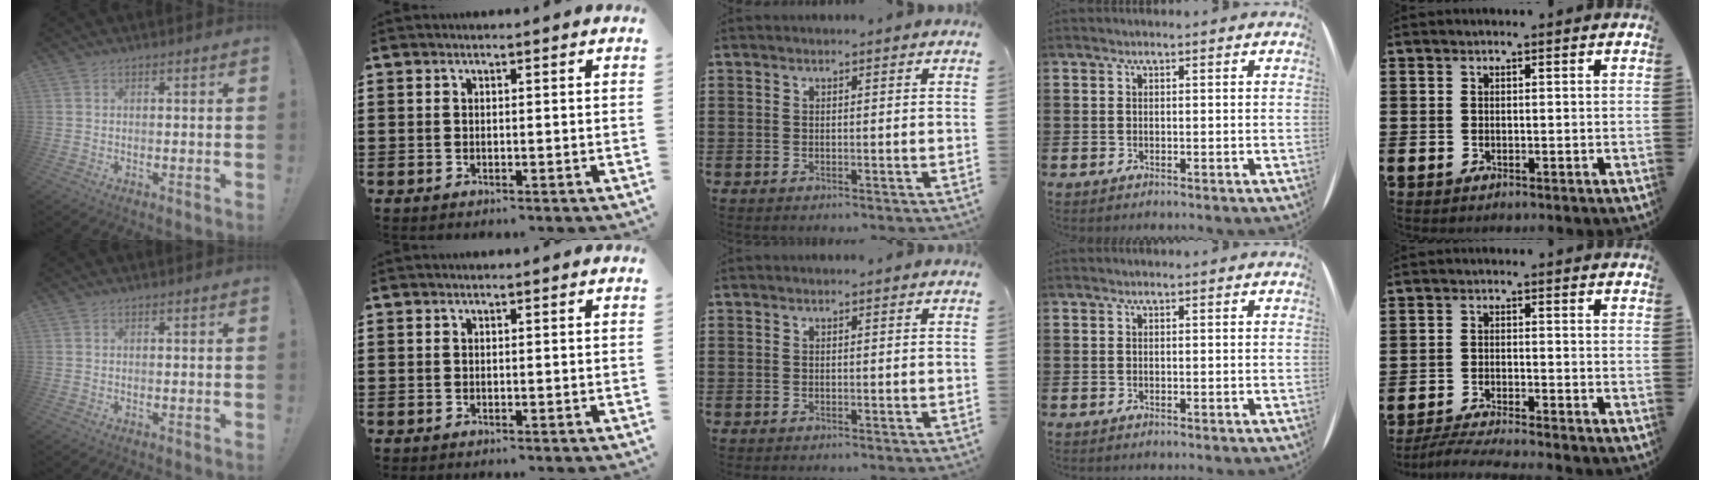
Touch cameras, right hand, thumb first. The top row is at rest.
{"little": {"total": 3.0, "force": [-2.9, -0.2, 1.0], "torque": [-0.015, -0.002, -0.056]}}